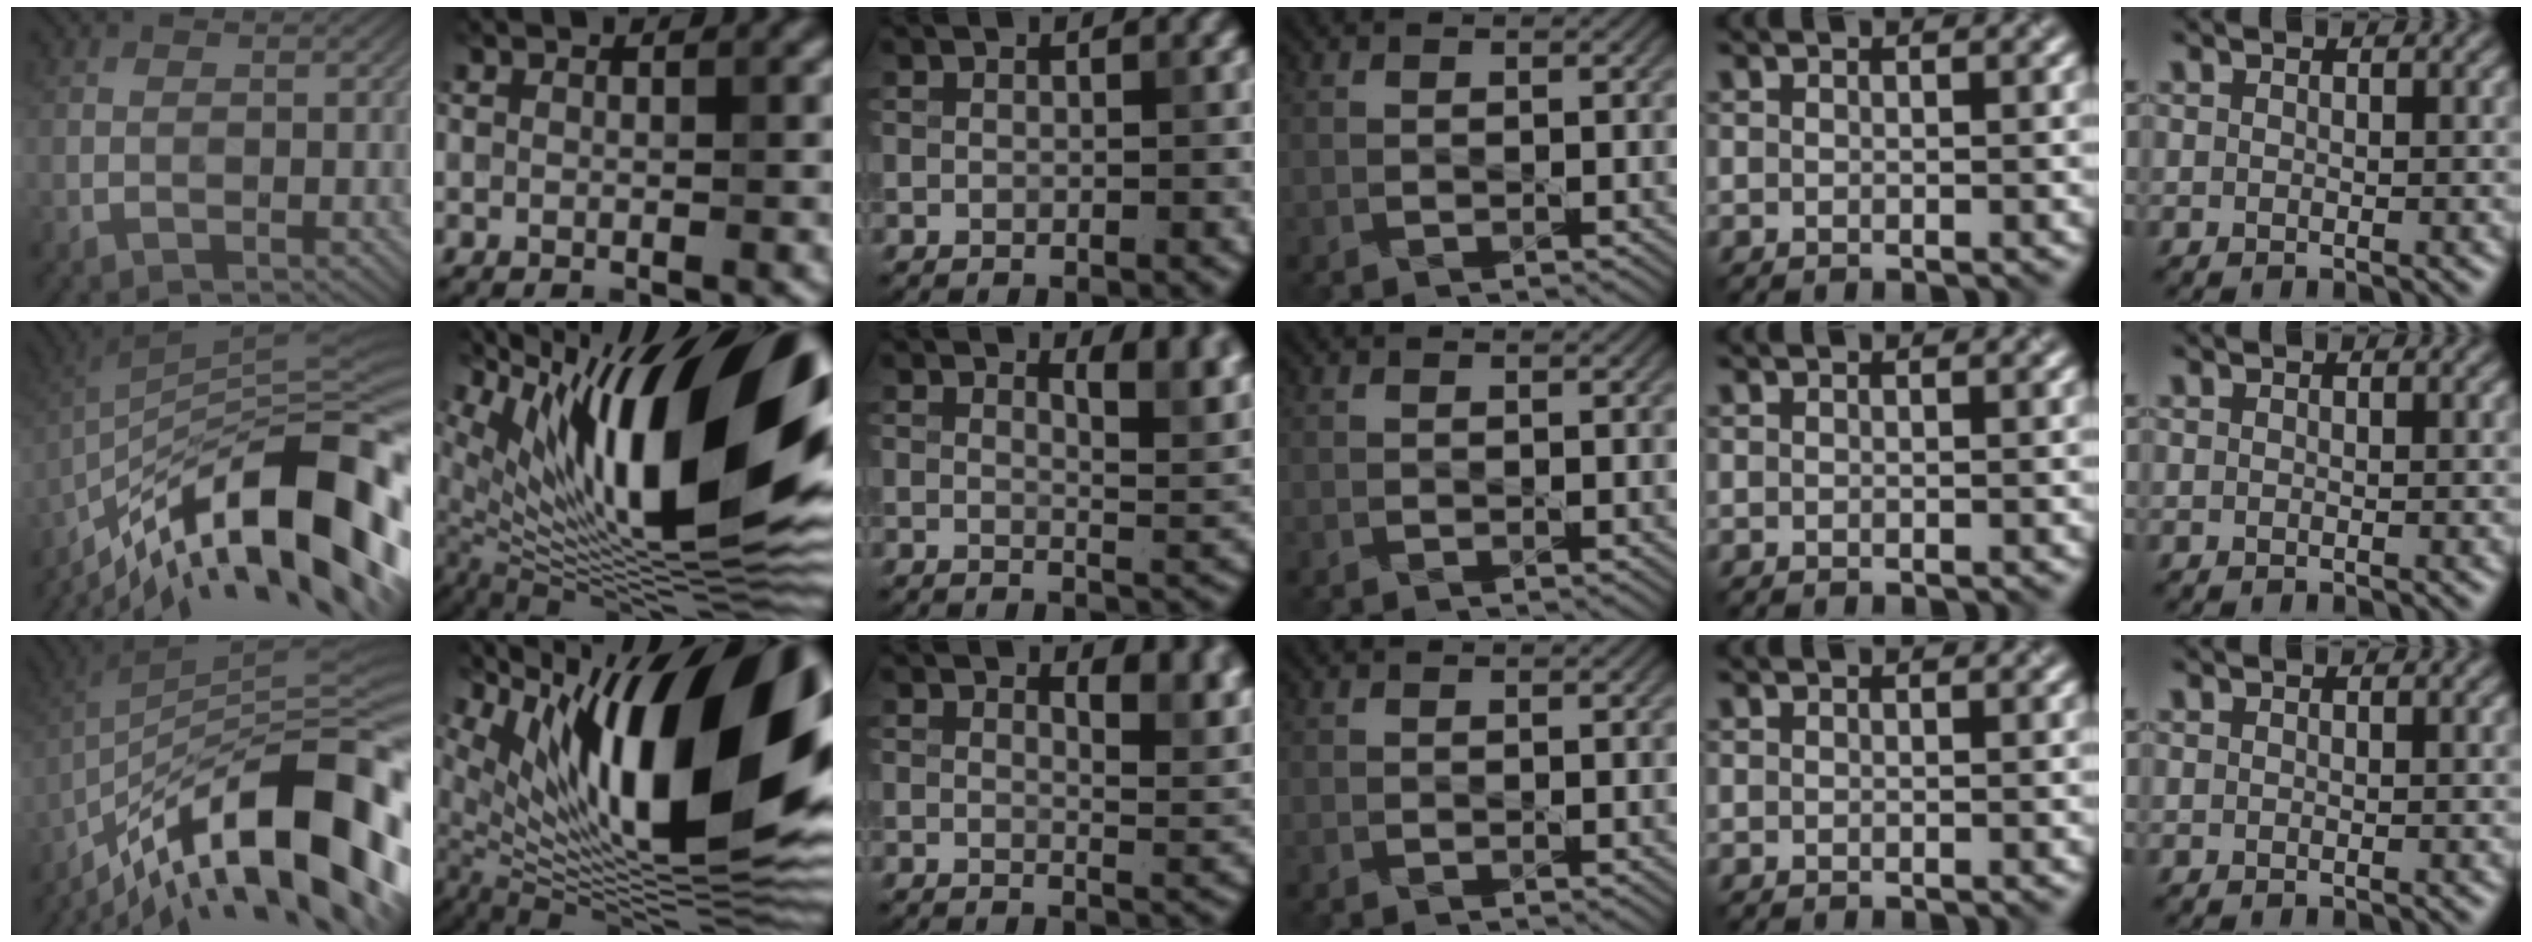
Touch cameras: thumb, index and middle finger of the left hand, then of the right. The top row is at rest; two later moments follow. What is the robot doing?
{"motion": "dispense", "object": "syringe"}